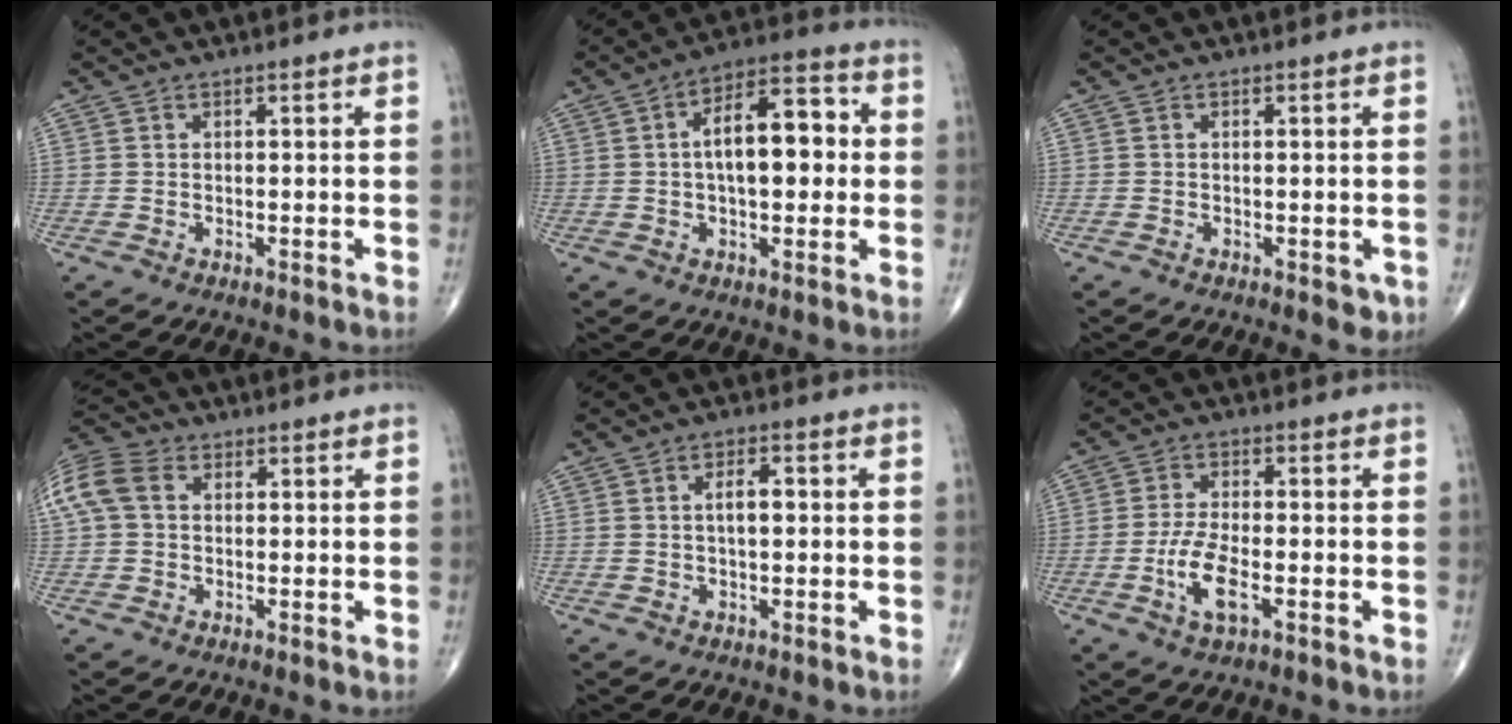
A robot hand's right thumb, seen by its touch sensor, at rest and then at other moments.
{"total": 13.4, "force": [1.0, 6.5, 11.7], "torque": [-0.158, 0.029, 0.008]}
{"total": 2.1, "force": [-0.8, 1.2, 1.6], "torque": [-0.008, -0.001, -0.009]}
{"total": 11.1, "force": [2.4, 8.2, 7.0], "torque": [-0.175, 0.033, 0.041]}
{"total": 3.6, "force": [0.3, 1.6, 3.2], "torque": [-0.049, 0.006, 0.002]}
{"total": 7.1, "force": [-2.2, 2.7, 6.1], "torque": [-0.127, 0.006, -0.042]}